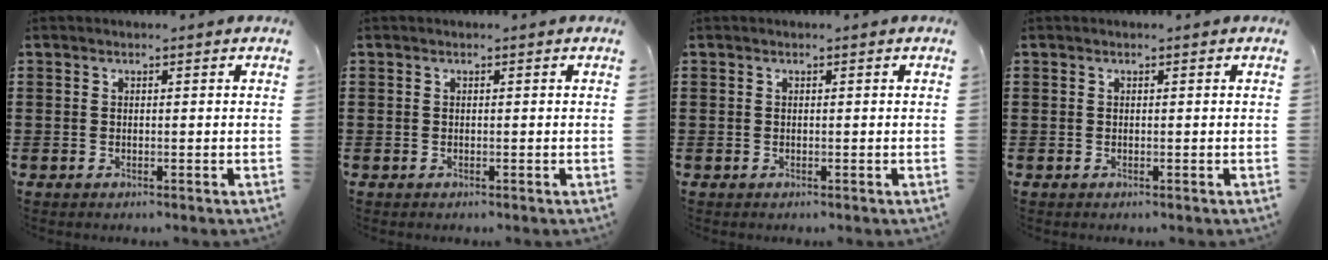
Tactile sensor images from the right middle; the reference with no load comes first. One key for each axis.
{"total": 0.0}
{"total": 0.0}
{"total": 0.0}